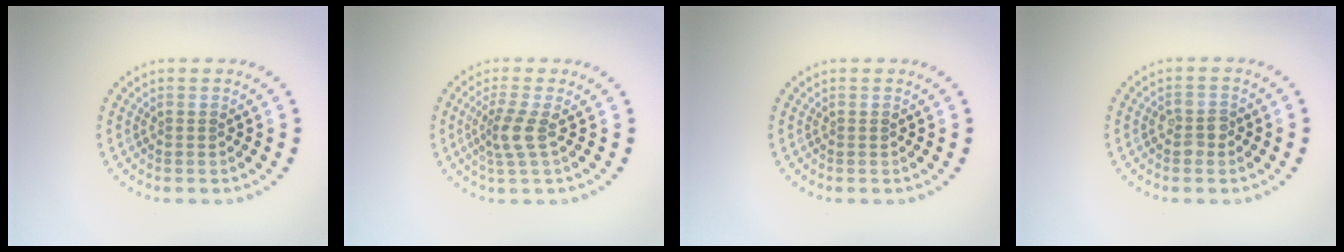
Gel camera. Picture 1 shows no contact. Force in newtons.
{"total": 2.4, "press": 1.8, "slide": 1.6}
{"total": 0.0}
{"total": 1.8, "press": 1.8, "slide": 0.3}